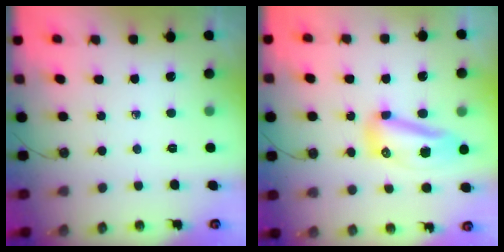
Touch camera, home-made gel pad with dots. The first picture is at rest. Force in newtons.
{"total": 20.4, "press": 15.1, "slide": 13.7}